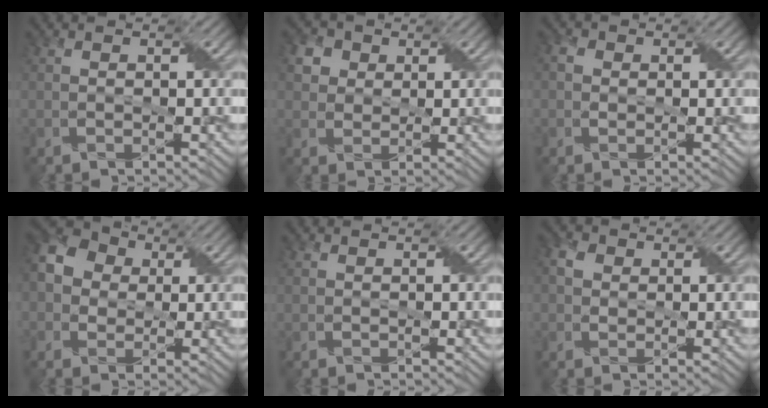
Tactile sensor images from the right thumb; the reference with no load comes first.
{"total": 4.2, "force": [1.7, 3.5, 1.5], "torque": [-0.056, 0.001, 0.031]}
{"total": 1.6, "force": [0.1, 1.4, 0.7], "torque": [-0.015, 0.002, -0.003]}
{"total": 7.1, "force": [0.6, 6.2, 3.4], "torque": [-0.098, 0.015, 0.000]}
{"total": 0.0}
{"total": 2.5, "force": [0.5, 2.2, 1.2], "torque": [-0.029, 0.007, 0.003]}